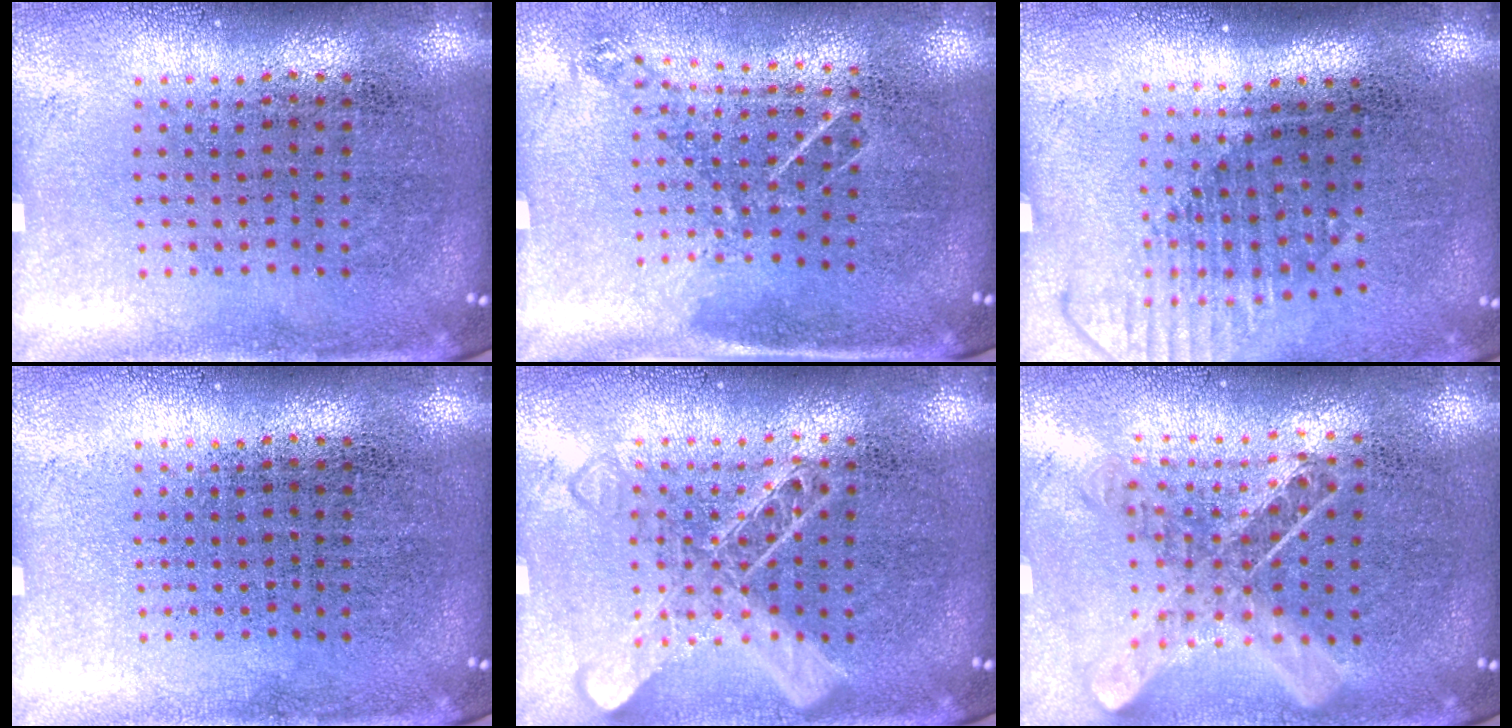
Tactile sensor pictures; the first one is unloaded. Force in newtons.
{"total": 0.9, "press": 0.8, "slide": 0.5}
{"total": 1.5, "press": 1.1, "slide": 0.9}
{"total": 0.0}
{"total": 2.5, "press": 2.4, "slide": 0.5}
{"total": 0.9, "press": 0.9, "slide": 0.0}